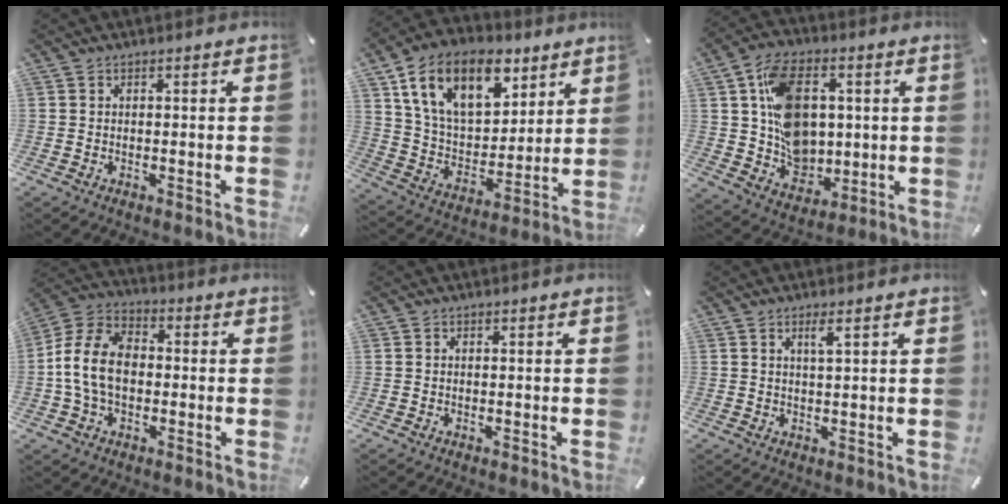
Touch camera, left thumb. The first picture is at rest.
{"total": 18.6, "force": [10.4, 11.3, 10.4], "torque": [-0.210, -0.043, 0.188]}
{"total": 15.6, "force": [2.8, 11.8, 9.8], "torque": [-0.182, 0.011, 0.060]}
{"total": 12.1, "force": [-1.4, 8.5, 8.4], "torque": [-0.192, 0.015, -0.026]}
{"total": 0.0}
{"total": 2.3, "force": [1.3, 0.1, 1.9], "torque": [-0.041, -0.002, 0.021]}